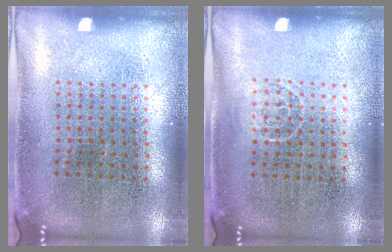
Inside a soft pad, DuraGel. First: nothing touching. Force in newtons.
{"total": 0.7, "press": 0.4, "slide": 0.5}